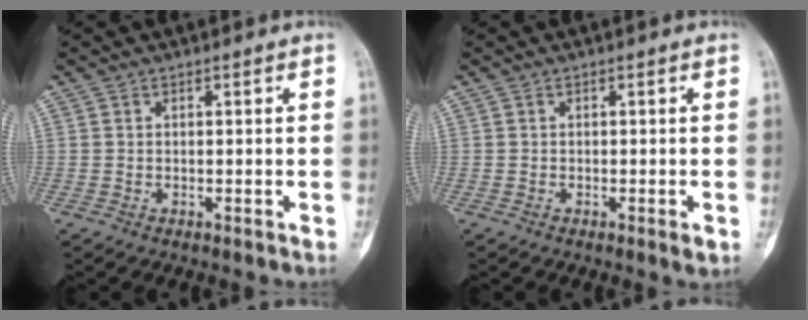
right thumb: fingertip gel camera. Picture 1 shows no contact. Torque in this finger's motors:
{"motor_torque": [0.10, -0.04, -0.01, -0.10, 0.02]}